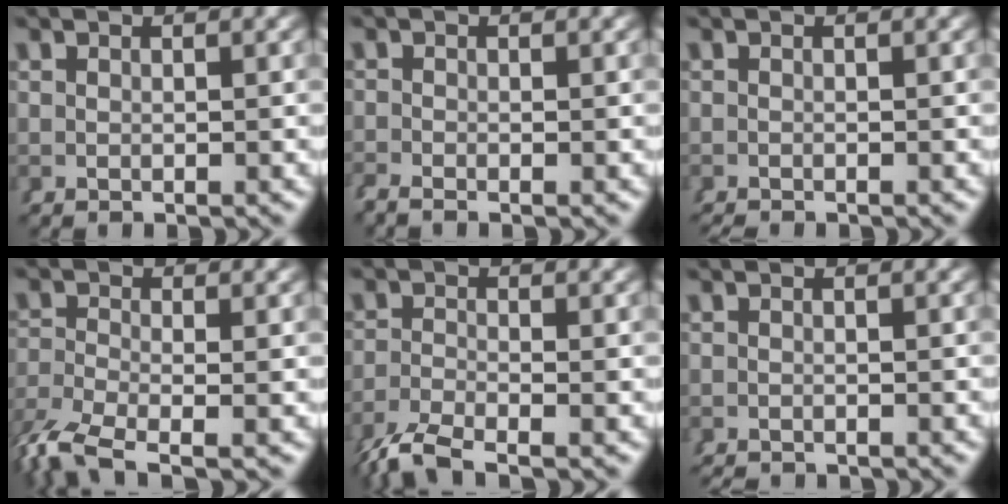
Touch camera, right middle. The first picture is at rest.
{"total": 1.2, "force": [-1.1, -0.3, 0.4], "torque": [-0.001, -0.003, -0.021]}
{"total": 1.0, "force": [-1.0, -0.2, 0.0], "torque": [0.003, -0.008, -0.015]}
{"total": 4.3, "force": [-3.0, 1.2, 2.8], "torque": [-0.072, -0.025, -0.039]}
{"total": 4.5, "force": [-3.8, 0.7, 2.3], "torque": [-0.048, -0.011, -0.059]}
{"total": 1.4, "force": [-1.3, -0.3, -0.2], "torque": [0.009, -0.010, -0.021]}